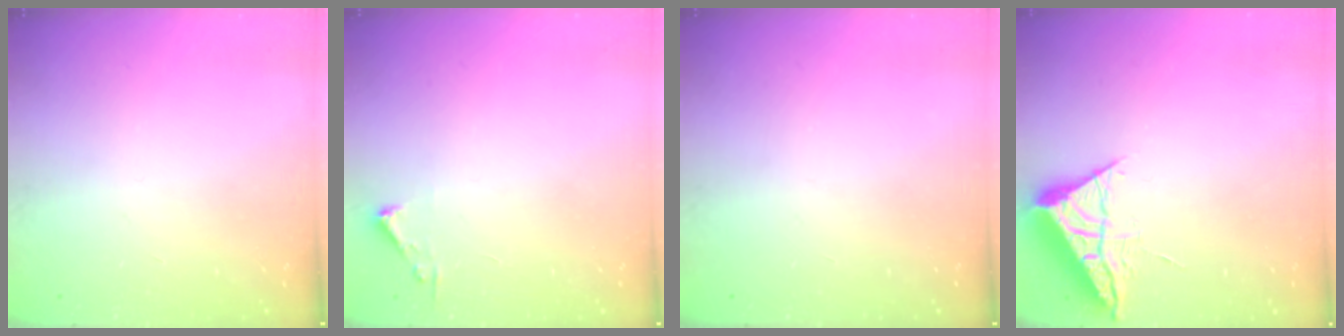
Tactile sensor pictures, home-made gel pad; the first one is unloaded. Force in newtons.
{"total": 2.4, "press": 2.4, "slide": 0.3}
{"total": 0.0}
{"total": 6.0, "press": 5.9, "slide": 0.4}